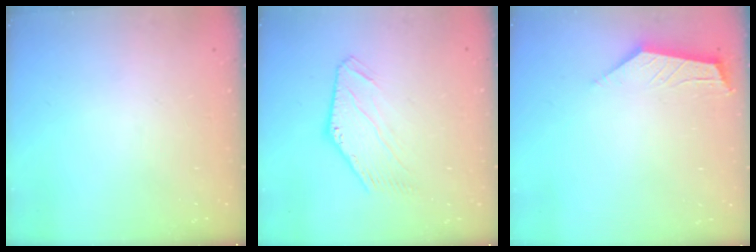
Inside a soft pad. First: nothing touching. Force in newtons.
{"total": 3.2, "press": 3.2, "slide": 0.4}
{"total": 3.6, "press": 3.6, "slide": 0.4}